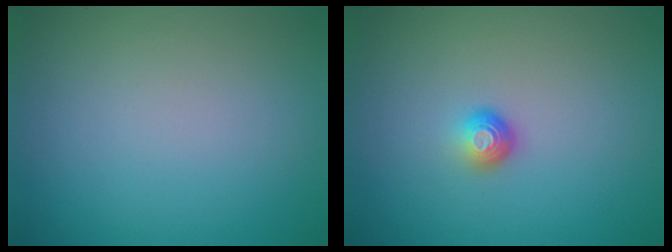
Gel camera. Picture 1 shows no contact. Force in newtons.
{"total": 1.4, "press": 1.1, "slide": 1.0}